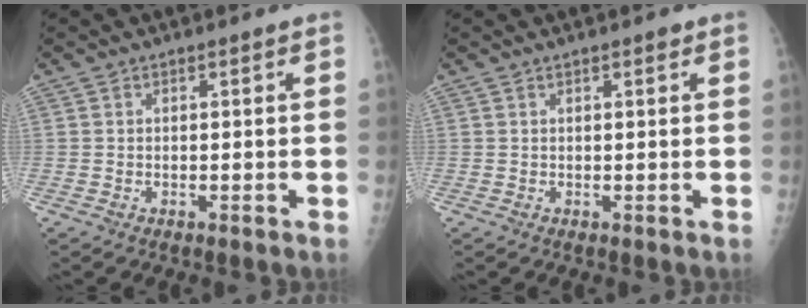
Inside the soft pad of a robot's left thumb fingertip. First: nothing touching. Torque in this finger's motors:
{"motor_torque": [-0.04, -0.03, 0.19, 0.07, -0.02]}